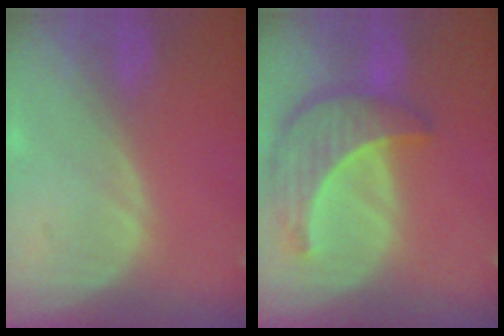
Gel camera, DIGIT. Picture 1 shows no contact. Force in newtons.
{"total": 8.8, "press": 8.0, "slide": 3.7}